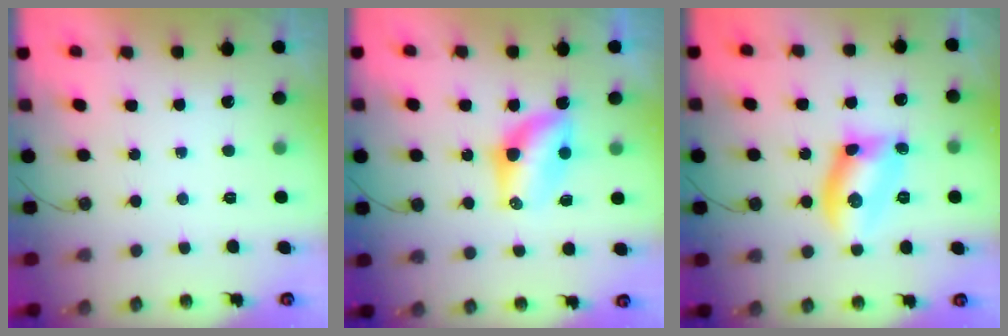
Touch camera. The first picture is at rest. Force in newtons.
{"total": 6.9, "press": 6.9, "slide": 0.5}
{"total": 10.0, "press": 10.0, "slide": 0.7}